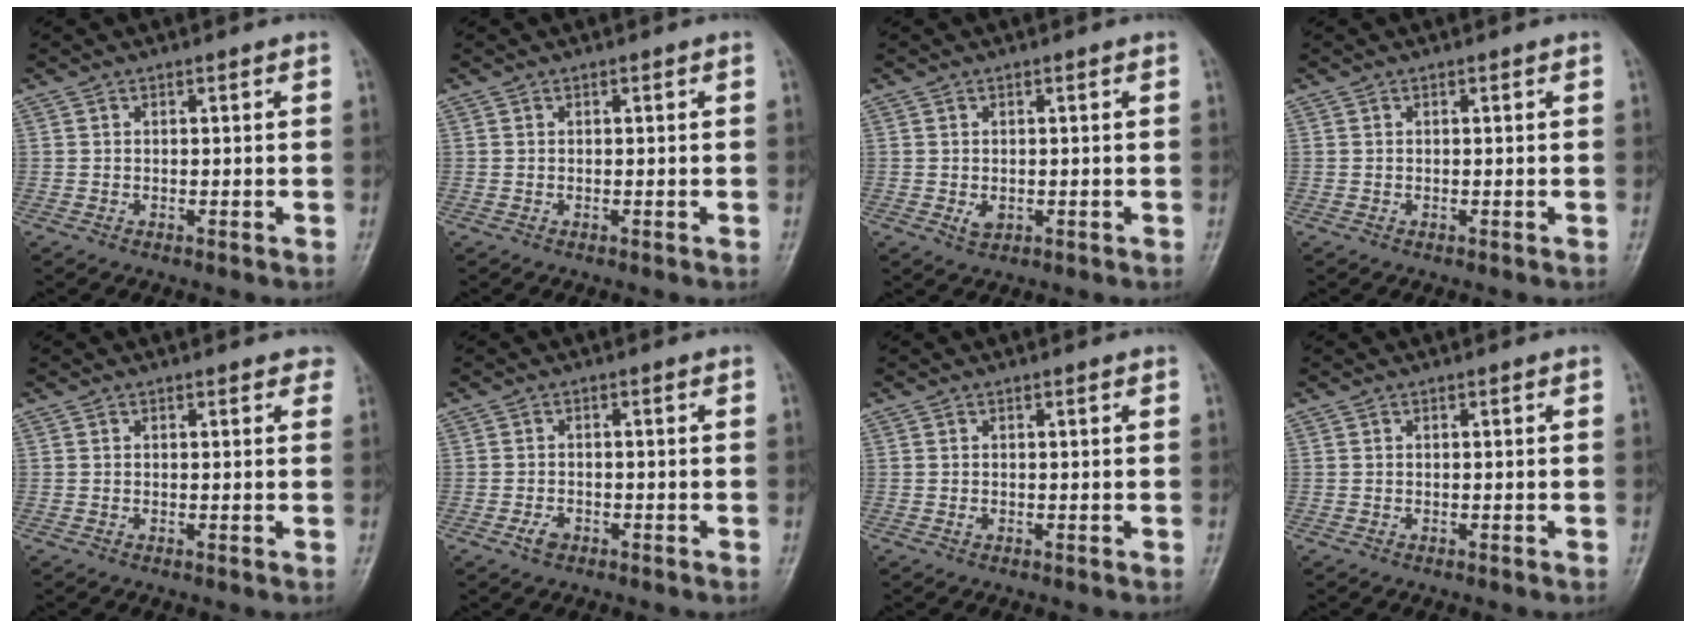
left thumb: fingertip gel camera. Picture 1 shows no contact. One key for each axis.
{"total": 0.0}
{"total": 1.9, "fx": -0.1, "fy": 1.4, "fz": 1.4, "tx": -0.019, "ty": -0.003, "tz": 0.003}
{"total": 0.0}
{"total": 2.2, "fx": 1.7, "fy": 1.1, "fz": 0.8, "tx": 0.013, "ty": -0.003, "tz": 0.007}
{"total": 2.0, "fx": -1.1, "fy": 1.2, "fz": 1.1, "tx": -0.021, "ty": 0.003, "tz": -0.019}
{"total": 0.7, "fx": 0.2, "fy": 0.5, "fz": 0.5, "tx": -0.004, "ty": 0.000, "tz": 0.001}
{"total": 0.0}